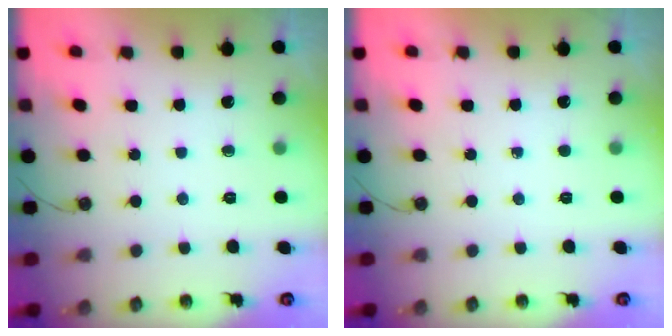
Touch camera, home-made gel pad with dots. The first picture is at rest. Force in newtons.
{"total": 0.0}